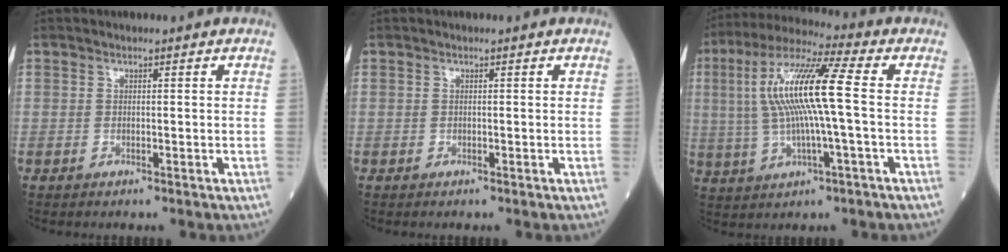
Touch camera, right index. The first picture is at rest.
{"total": 0.0}
{"total": 14.0, "force": [1.0, 0.9, 14.0], "torque": [-0.282, 0.018, 0.014]}